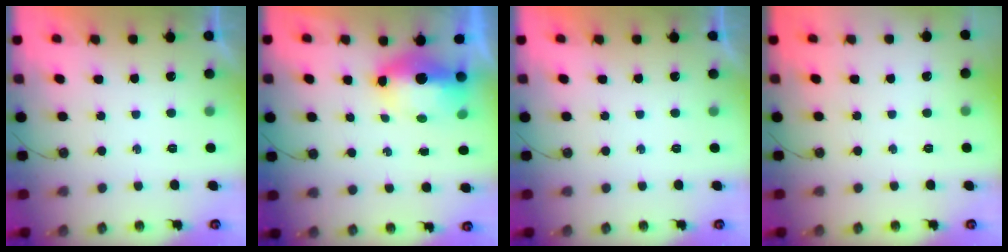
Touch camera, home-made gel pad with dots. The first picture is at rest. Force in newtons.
{"total": 7.4, "press": 7.4, "slide": 0.8}
{"total": 0.0}
{"total": 0.0}